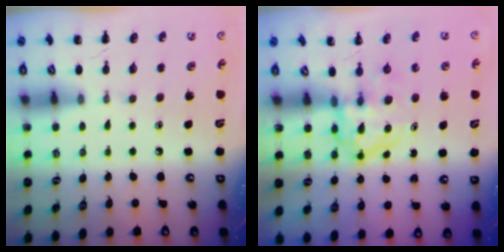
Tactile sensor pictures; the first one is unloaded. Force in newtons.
{"total": 3.8, "press": 3.8, "slide": 0.4}